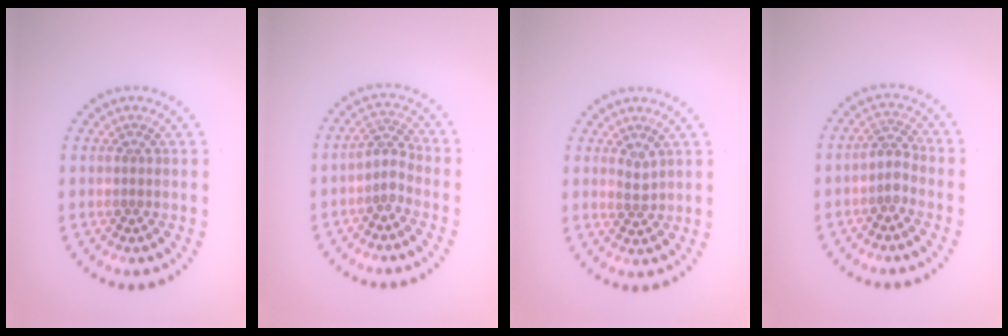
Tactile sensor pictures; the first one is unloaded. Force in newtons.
{"total": 1.8, "press": 1.4, "slide": 1.2}
{"total": 1.1, "press": 0.9, "slide": 0.6}
{"total": 1.5, "press": 1.3, "slide": 0.9}